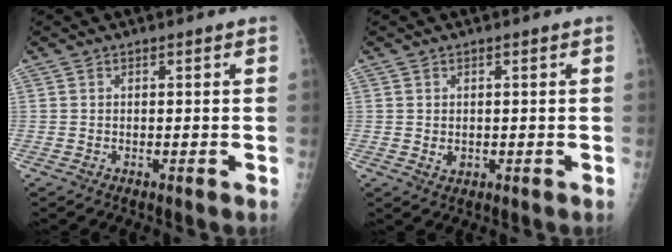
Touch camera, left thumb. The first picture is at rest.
{"total": 1.7, "force": [0.0, 1.4, 1.1], "torque": [-0.014, -0.003, 0.006]}